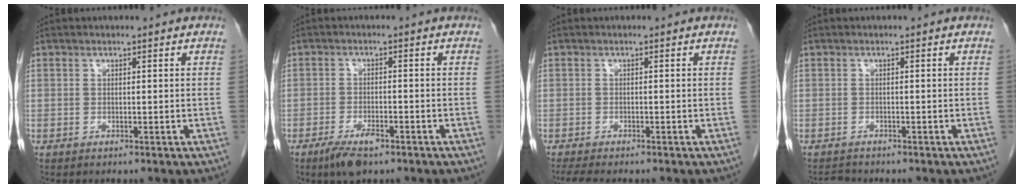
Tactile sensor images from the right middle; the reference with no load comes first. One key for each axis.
{"total": 4.7, "fx": -3.0, "fy": 1.5, "fz": 3.2, "tx": -0.065, "ty": -0.005, "tz": -0.049}
{"total": 4.7, "fx": -4.0, "fy": 0.7, "fz": 2.4, "tx": -0.036, "ty": -0.010, "tz": -0.059}
{"total": 1.3, "fx": -1.3, "fy": 0.2, "fz": -0.1, "tx": -0.006, "ty": -0.008, "tz": -0.019}